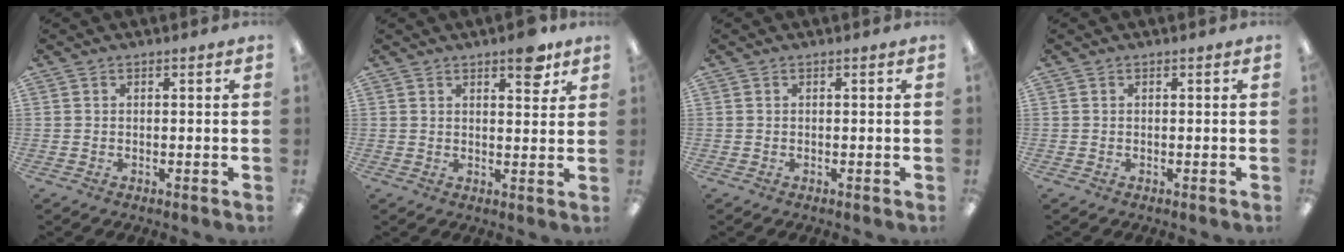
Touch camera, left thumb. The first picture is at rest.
{"total": 6.3, "force": [4.3, 2.4, 3.9], "torque": [-0.030, -0.029, 0.066]}
{"total": 0.0}
{"total": 0.0}